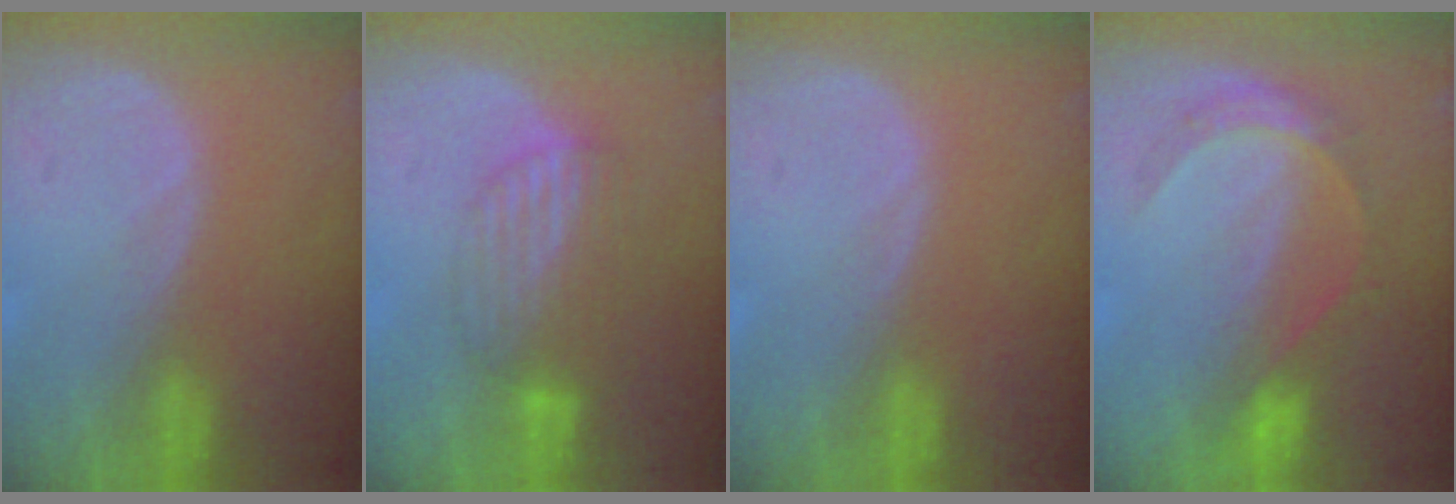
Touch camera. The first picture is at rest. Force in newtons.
{"total": 6.8, "press": 6.0, "slide": 3.2}
{"total": 0.0}
{"total": 5.3, "press": 5.0, "slide": 1.6}